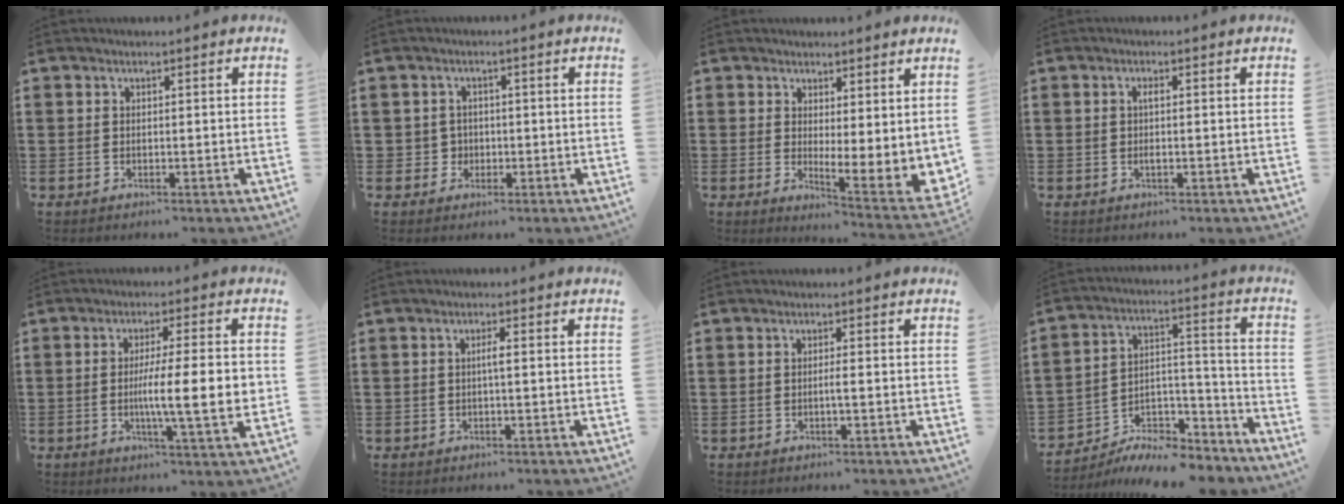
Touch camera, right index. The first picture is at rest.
{"total": 2.4, "force": [-0.5, 2.3, 0.5], "torque": [-0.019, 0.006, -0.014]}
{"total": 2.1, "force": [1.4, 0.1, 1.5], "torque": [-0.034, -0.026, 0.020]}
{"total": 1.4, "force": [-0.1, 0.3, 1.3], "torque": [-0.032, -0.004, -0.004]}
{"total": 9.8, "force": [-0.9, 1.1, 9.7], "torque": [-0.147, -0.009, -0.020]}
{"total": 1.4, "force": [-0.1, 0.0, 1.4], "torque": [-0.027, -0.002, -0.002]}
{"total": 1.1, "force": [-0.3, -0.2, 1.0], "torque": [-0.020, -0.005, -0.005]}
{"total": 8.2, "force": [-7.4, 2.6, 2.5], "torque": [-0.028, 0.029, -0.137]}